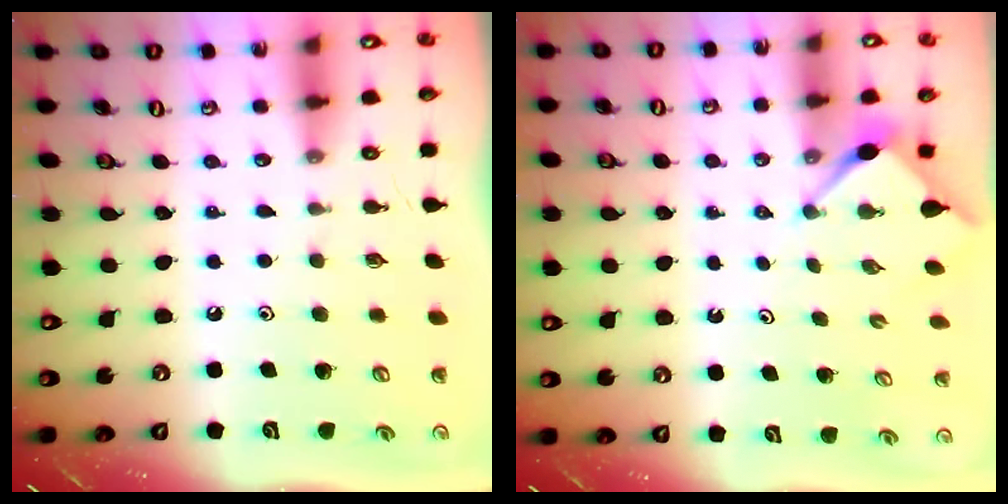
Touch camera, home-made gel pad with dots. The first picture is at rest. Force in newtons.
{"total": 2.9, "press": 2.9, "slide": 0.4}